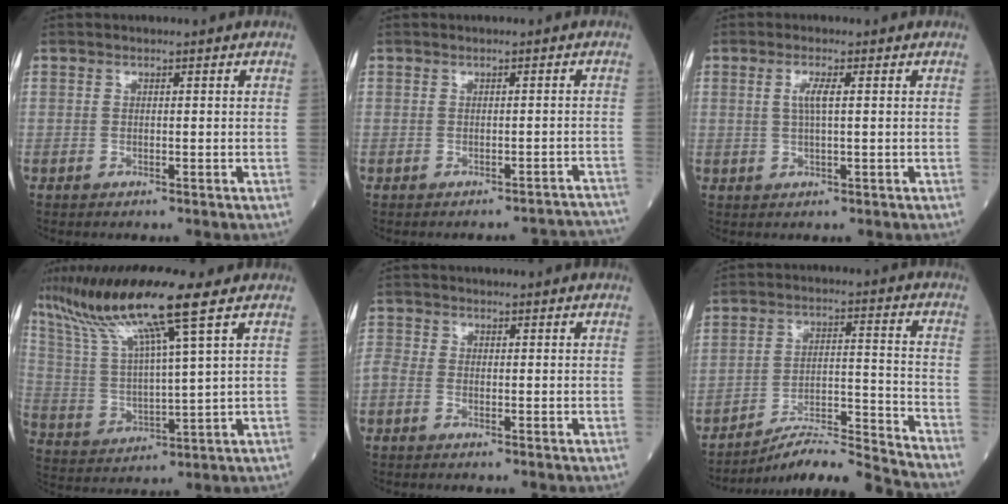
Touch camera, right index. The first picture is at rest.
{"total": 6.3, "force": [-6.2, 0.6, -0.2], "torque": [0.020, 0.013, -0.054]}
{"total": 2.6, "force": [0.7, 0.1, 2.5], "torque": [-0.054, 0.001, 0.013]}
{"total": 15.6, "force": [10.5, -1.2, 11.4], "torque": [-0.218, 0.016, 0.195]}
{"total": 2.2, "force": [-1.1, 1.1, 1.6], "torque": [-0.048, 0.008, -0.023]}
{"total": 13.2, "force": [-12.6, -2.2, 3.1], "torque": [-0.043, 0.023, -0.211]}